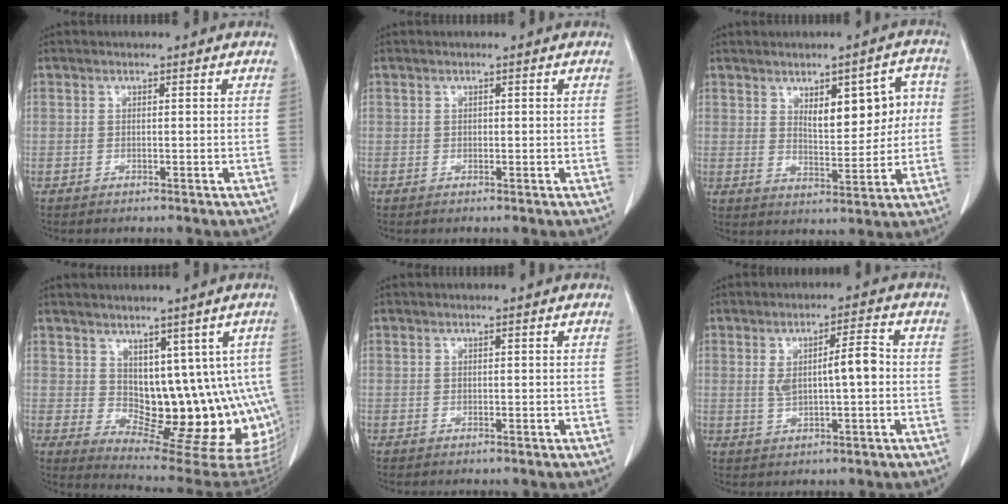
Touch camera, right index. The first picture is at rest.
{"total": 0.0}
{"total": 9.1, "force": [2.2, 3.5, 8.1], "torque": [-0.106, 0.019, 0.039]}
{"total": 13.6, "force": [1.9, 7.9, 10.8], "torque": [-0.117, 0.000, 0.044]}
{"total": 0.0}
{"total": 6.1, "force": [0.3, 1.3, 5.9], "torque": [-0.102, 0.015, 0.010]}